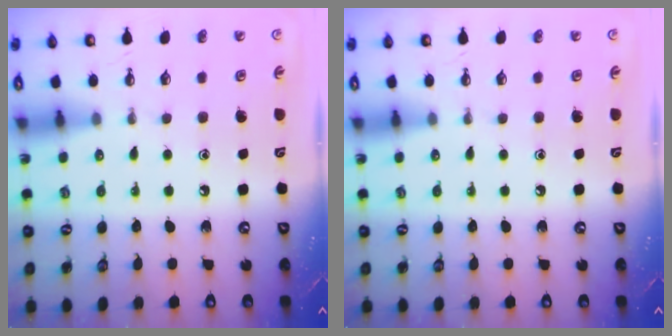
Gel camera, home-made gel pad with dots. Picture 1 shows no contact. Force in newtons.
{"total": 0.0}